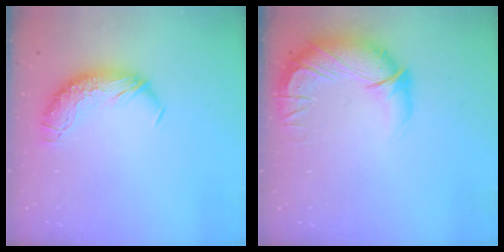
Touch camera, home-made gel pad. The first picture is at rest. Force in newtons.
{"total": 2.9, "press": 0.1, "slide": 2.9}